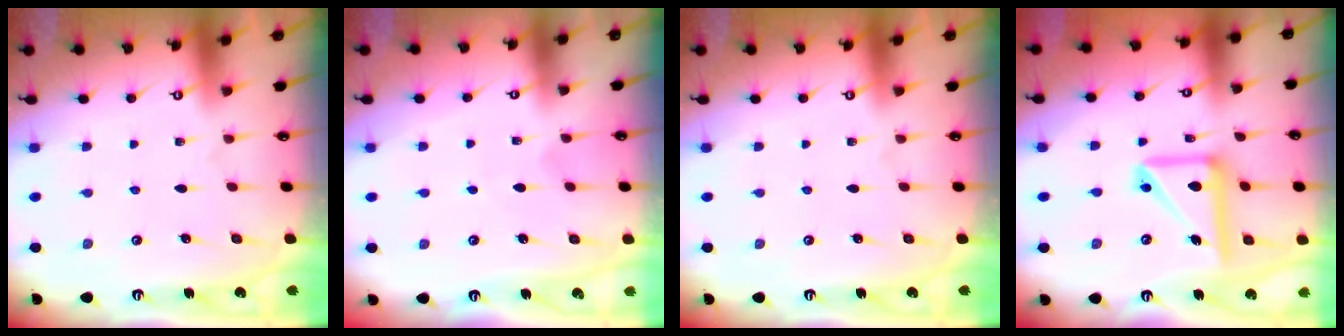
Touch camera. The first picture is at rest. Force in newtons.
{"total": 2.7, "press": 2.7, "slide": 0.3}
{"total": 0.0}
{"total": 14.8, "press": 14.6, "slide": 2.4}